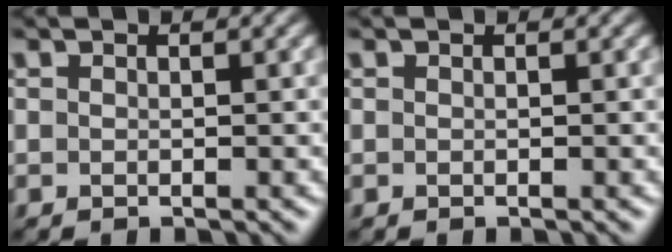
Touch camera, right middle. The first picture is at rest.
{"total": 0.0}